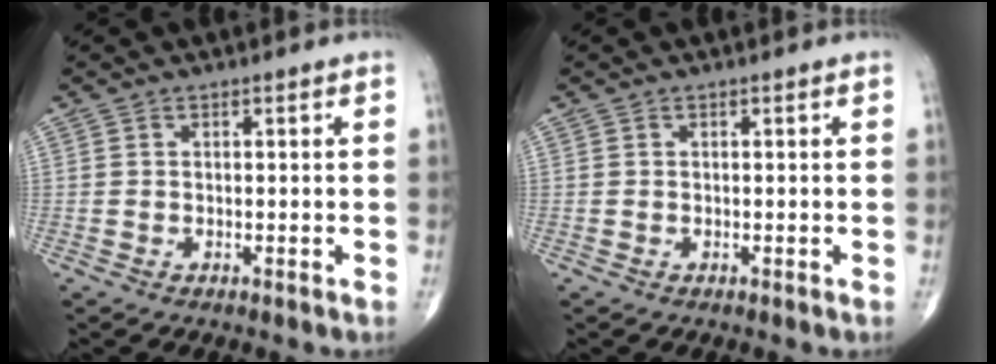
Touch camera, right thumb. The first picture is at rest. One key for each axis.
{"total": 0.0}